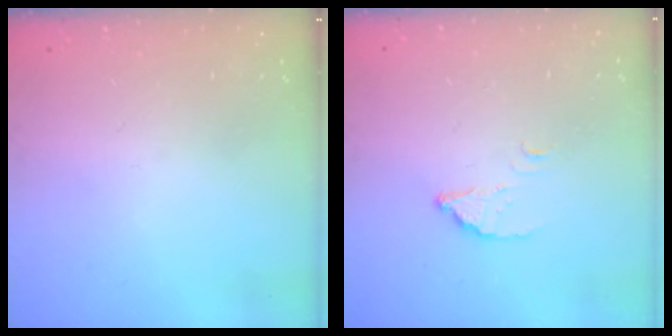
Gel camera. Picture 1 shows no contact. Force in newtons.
{"total": 2.7, "press": 2.7, "slide": 0.3}